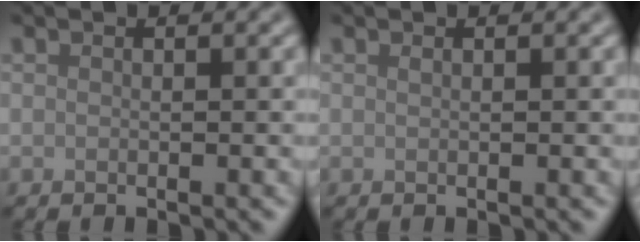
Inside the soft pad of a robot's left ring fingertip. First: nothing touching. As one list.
[{"total": 0.0}]